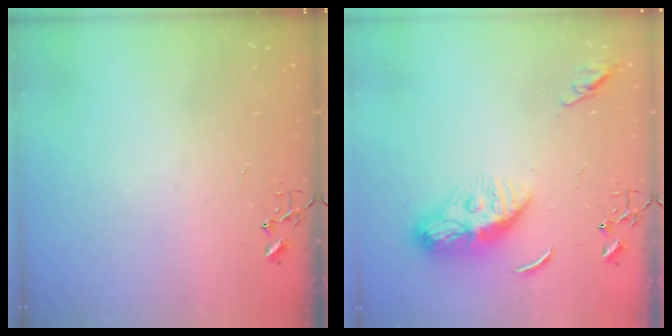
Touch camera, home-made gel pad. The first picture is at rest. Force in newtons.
{"total": 10.8, "press": 10.7, "slide": 1.0}